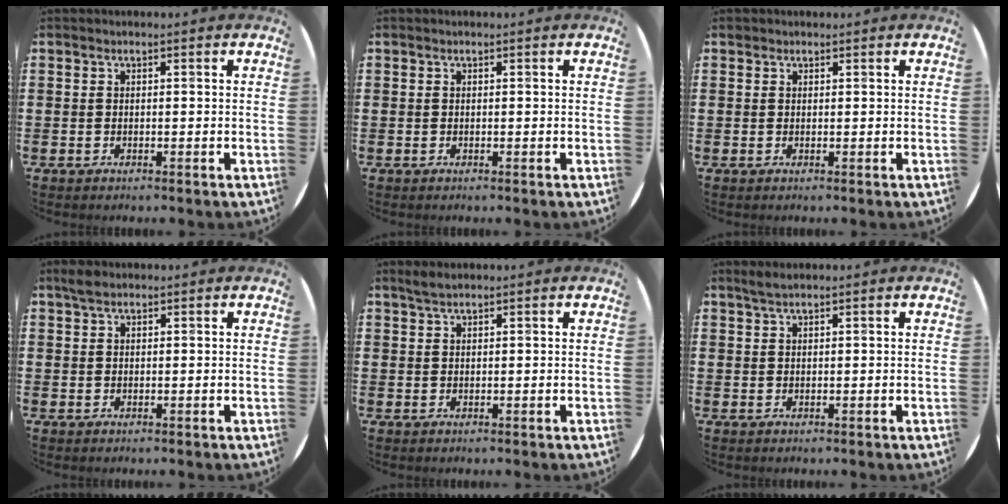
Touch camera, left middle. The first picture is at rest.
{"total": 0.0}
{"total": 0.5, "force": [0.5, 0.2, -0.1], "torque": [0.003, 0.004, 0.008]}
{"total": 1.6, "force": [1.2, 0.7, 0.7], "torque": [-0.007, 0.003, 0.021]}
{"total": 1.6, "force": [1.4, 0.4, 0.7], "torque": [-0.015, 0.004, 0.025]}
{"total": 1.4, "force": [1.2, 0.2, 0.7], "torque": [-0.014, 0.003, 0.022]}